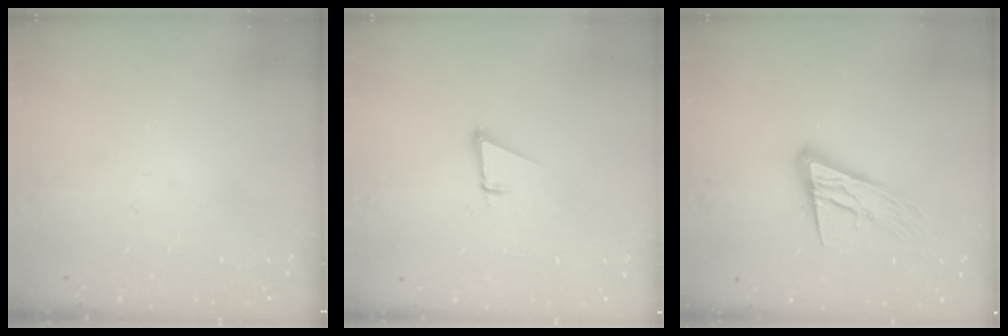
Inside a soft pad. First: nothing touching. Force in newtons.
{"total": 1.9, "press": 1.9, "slide": 0.0}
{"total": 15.6, "press": 15.1, "slide": 3.7}